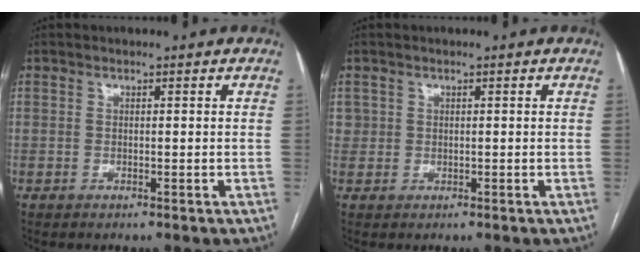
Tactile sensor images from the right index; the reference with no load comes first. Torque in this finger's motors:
{"motor_torque": [0.20, 0.14, 0.08, 0.03]}